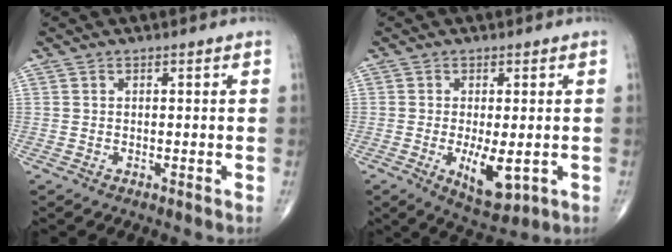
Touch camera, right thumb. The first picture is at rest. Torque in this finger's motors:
{"motor_torque": [2.35, 2.66, 0.75, -0.26, 0.26]}